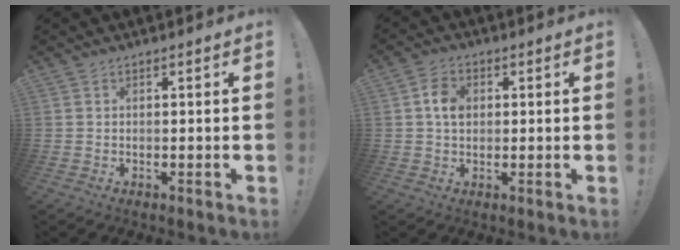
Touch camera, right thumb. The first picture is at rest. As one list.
[{"total": 6.1, "force": [1.0, 4.6, 4.0], "torque": [-0.055, 0.006, 0.018]}]